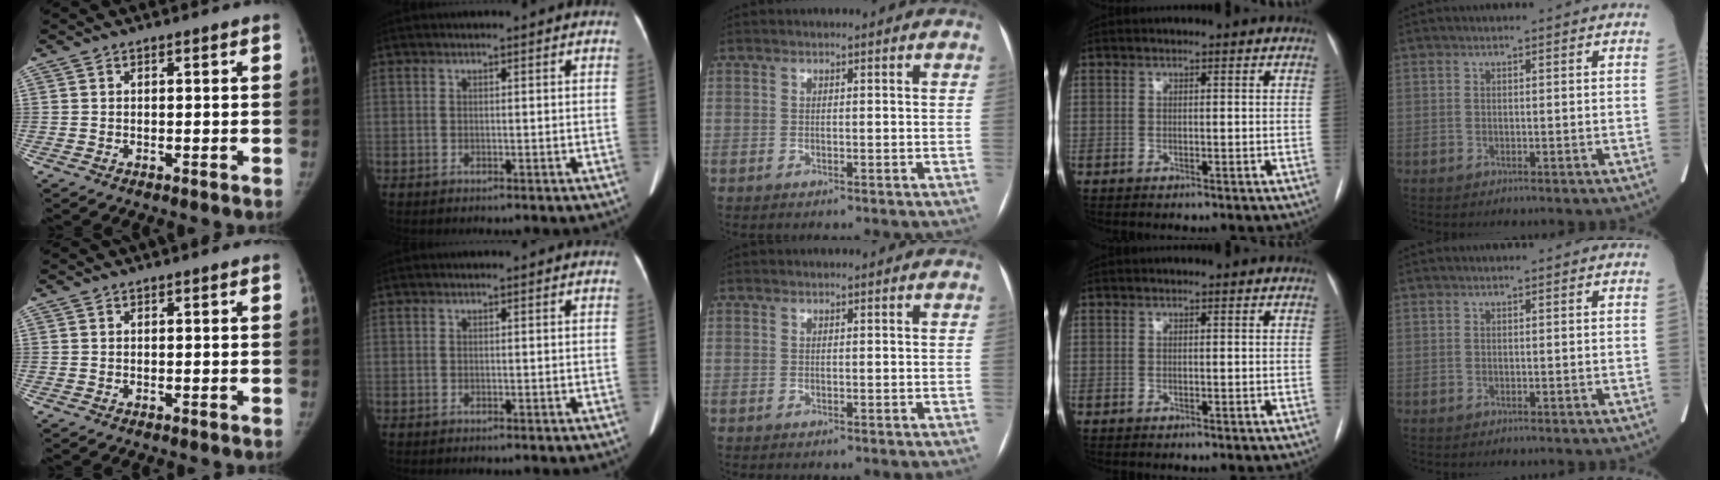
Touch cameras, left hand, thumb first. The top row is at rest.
{}